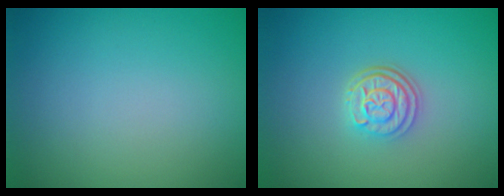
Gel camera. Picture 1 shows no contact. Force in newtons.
{"total": 3.0, "press": 2.5, "slide": 1.8}